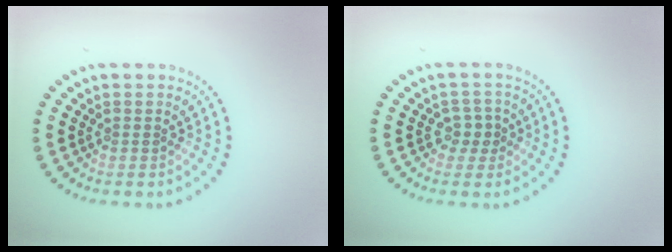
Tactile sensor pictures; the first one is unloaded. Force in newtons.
{"total": 1.7, "press": 1.6, "slide": 0.6}